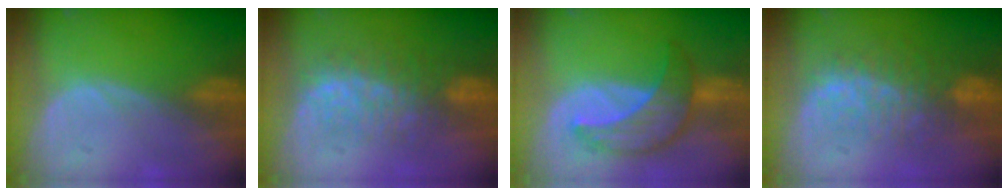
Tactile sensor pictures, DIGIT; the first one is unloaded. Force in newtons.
{"total": 7.8, "press": 7.7, "slide": 1.3}
{"total": 8.0, "press": 7.6, "slide": 2.4}
{"total": 9.9, "press": 8.4, "slide": 5.2}